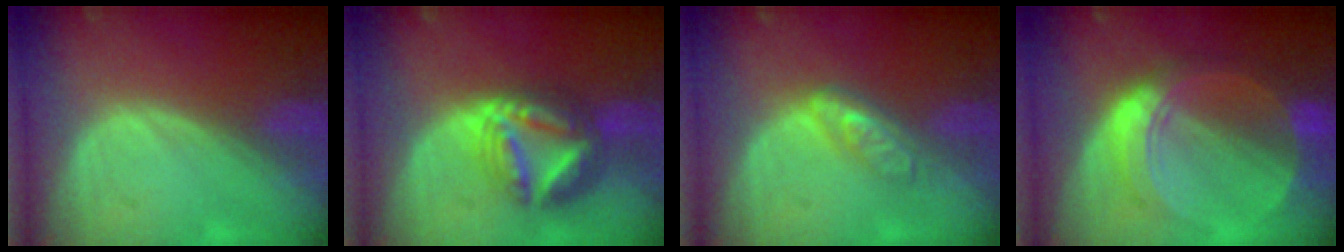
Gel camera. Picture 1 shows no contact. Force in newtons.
{"total": 8.5, "press": 8.5, "slide": 0.7}
{"total": 4.5, "press": 4.1, "slide": 1.8}
{"total": 8.5, "press": 8.5, "slide": 0.6}